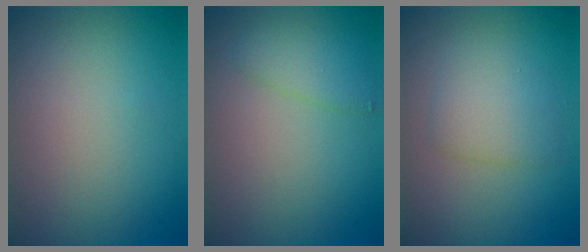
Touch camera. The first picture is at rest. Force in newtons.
{"total": 2.3, "press": 2.3, "slide": 0.1}
{"total": 2.9, "press": 2.9, "slide": 0.1}